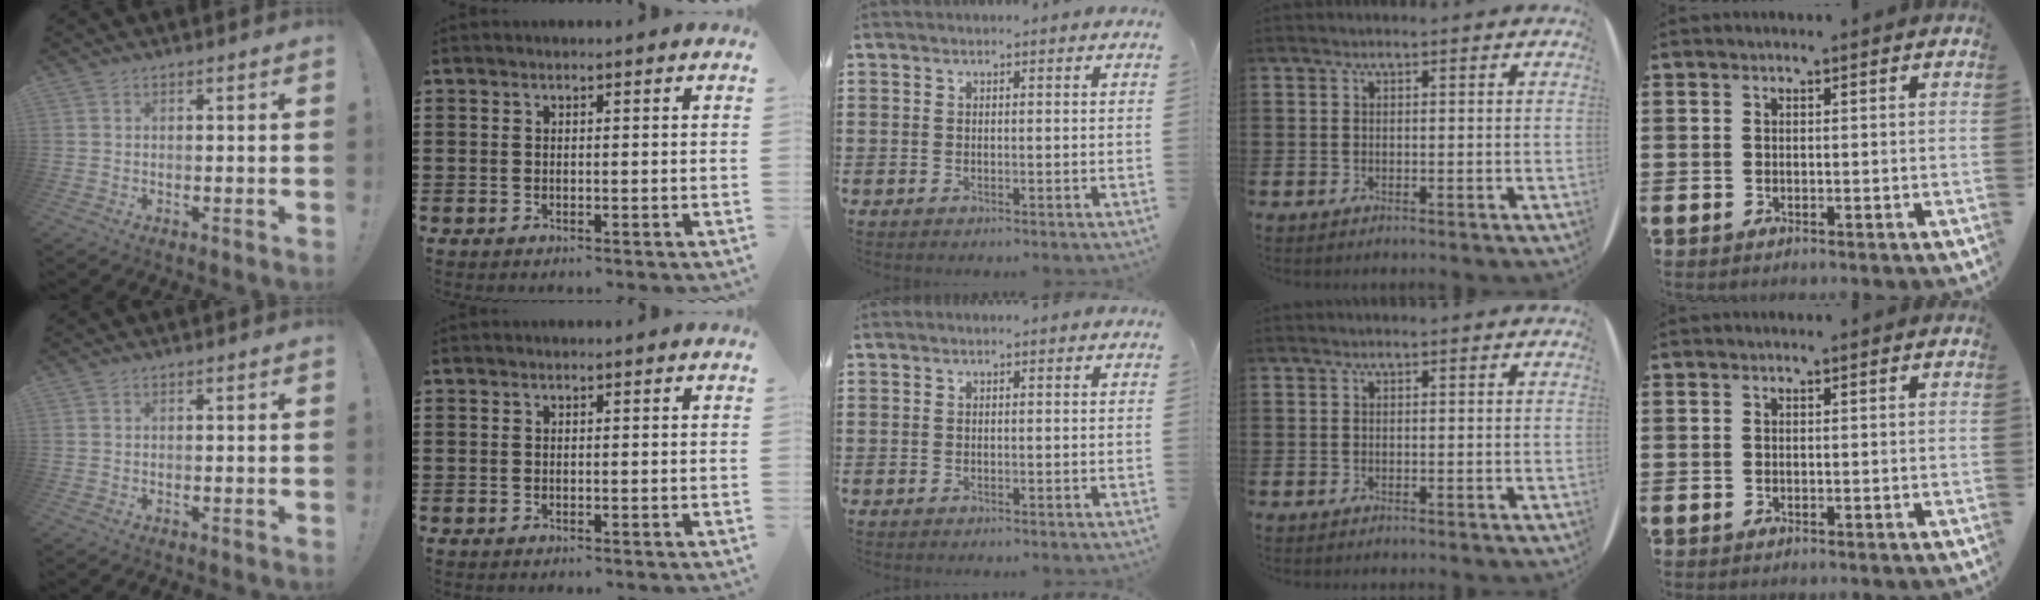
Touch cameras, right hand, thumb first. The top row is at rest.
{}